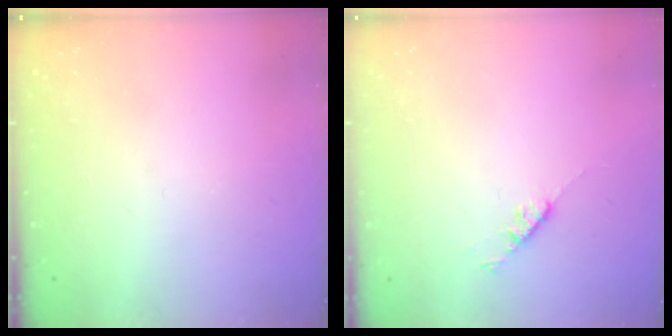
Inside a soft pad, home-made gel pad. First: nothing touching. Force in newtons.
{"total": 3.5, "press": 3.4, "slide": 0.6}